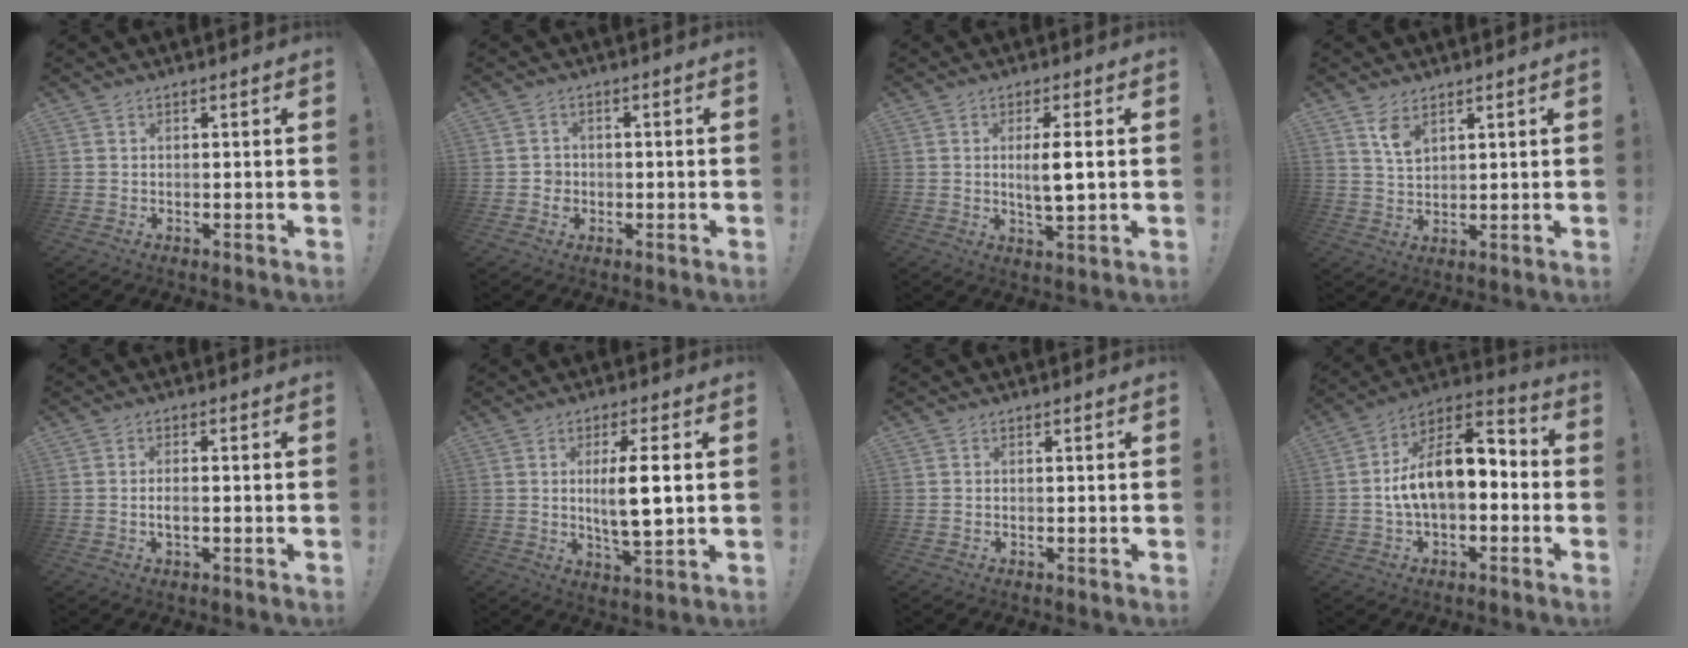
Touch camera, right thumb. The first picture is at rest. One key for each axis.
{"total": 3.1, "fx": -1.0, "fy": 2.6, "fz": 1.1, "tx": -0.015, "ty": 0.002, "tz": -0.019}
{"total": 5.8, "fx": 1.0, "fy": 1.1, "fz": 5.6, "tx": -0.097, "ty": -0.010, "tz": 0.011}
{"total": 5.4, "fx": 3.4, "fy": 2.6, "fz": 3.4, "tx": -0.056, "ty": -0.020, "tz": 0.060}
{"total": 2.4, "fx": -0.6, "fy": 0.9, "fz": 2.1, "tx": -0.050, "ty": 0.005, "tz": -0.013}
{"total": 9.0, "fx": 1.3, "fy": 1.7, "fz": 8.7, "tx": -0.150, "ty": -0.013, "tz": 0.014}
{"total": 0.0}
{"total": 14.4, "fx": 0.7, "fy": 8.0, "fz": 11.9, "tx": -0.193, "ty": 0.010, "tz": 0.021}